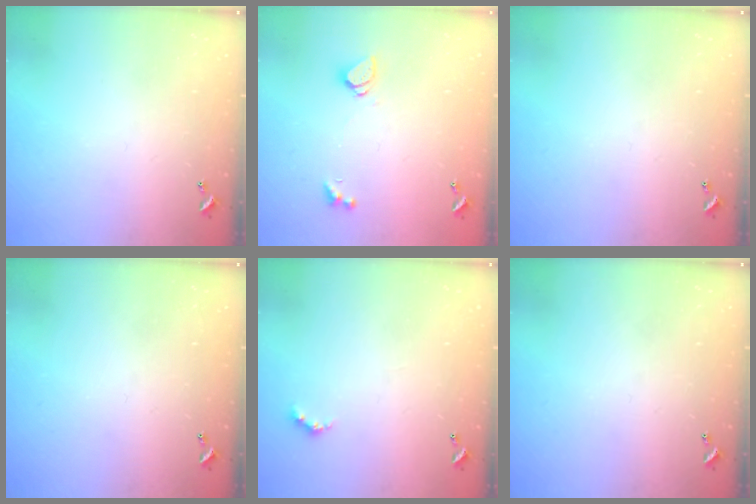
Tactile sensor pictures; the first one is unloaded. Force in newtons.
{"total": 1.2, "press": 1.1, "slide": 0.5}
{"total": 0.0}
{"total": 0.0}
{"total": 3.4, "press": 3.3, "slide": 0.6}
{"total": 0.0}